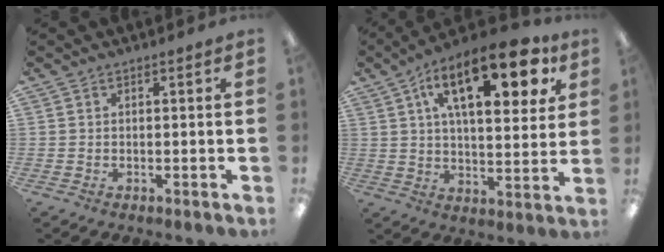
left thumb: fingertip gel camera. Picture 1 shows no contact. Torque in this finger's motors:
{"motor_torque": [1.08, 1.08, 1.39, -1.38, 0.47]}